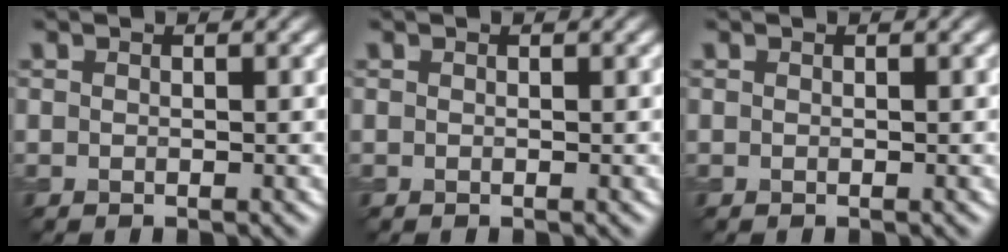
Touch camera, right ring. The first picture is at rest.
{"total": 0.0}
{"total": 0.0}